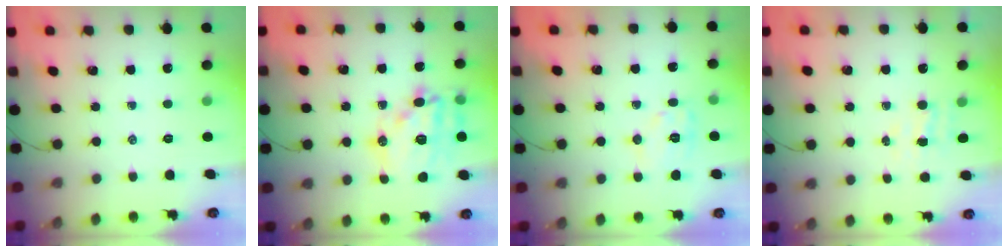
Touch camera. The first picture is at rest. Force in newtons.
{"total": 17.5, "press": 17.2, "slide": 3.0}
{"total": 8.4, "press": 8.4, "slide": 0.7}
{"total": 4.2, "press": 4.1, "slide": 0.9}